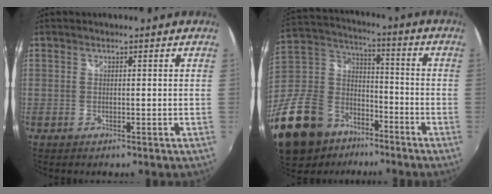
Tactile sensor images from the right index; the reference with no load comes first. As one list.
[{"total": 27.7, "force": [-17.4, 16.9, 13.2], "torque": [-0.323, 0.020, -0.284]}]